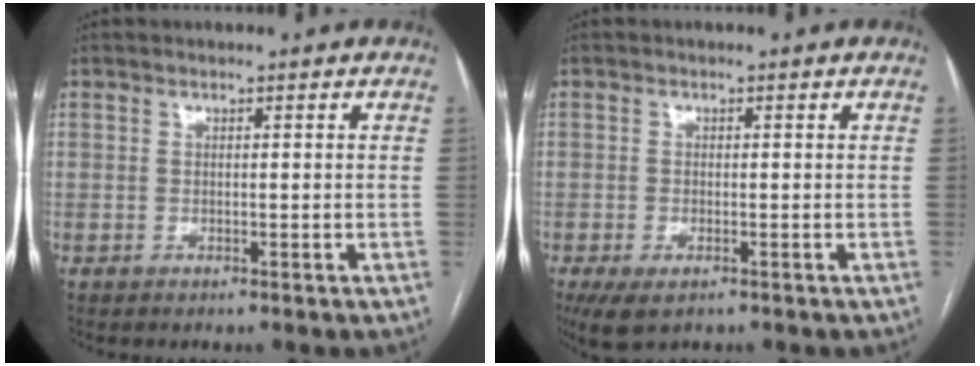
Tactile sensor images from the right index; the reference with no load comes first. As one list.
[{"total": 4.5, "force": [-2.6, 2.0, 3.2], "torque": [-0.060, -0.009, -0.038]}]